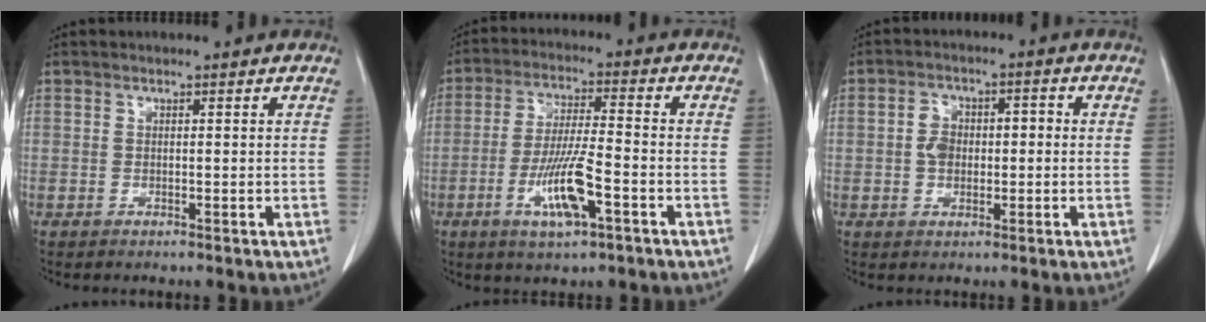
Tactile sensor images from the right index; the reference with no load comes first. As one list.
[{"total": 9.5, "force": [-3.9, 1.2, 8.6], "torque": [-0.169, -0.008, -0.070]}, {"total": 4.6, "force": [-0.3, 3.4, 3.1], "torque": [-0.065, 0.024, -0.008]}]